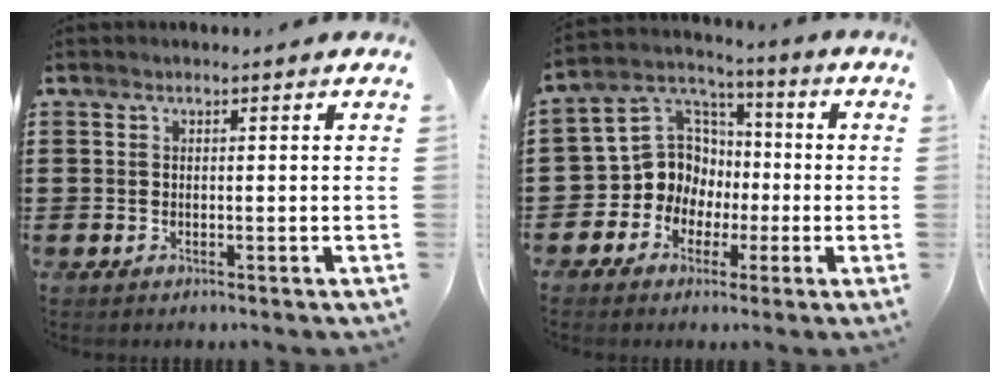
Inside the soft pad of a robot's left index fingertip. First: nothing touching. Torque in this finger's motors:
{"motor_torque": [0.58, 0.08, 0.34, 0.03]}